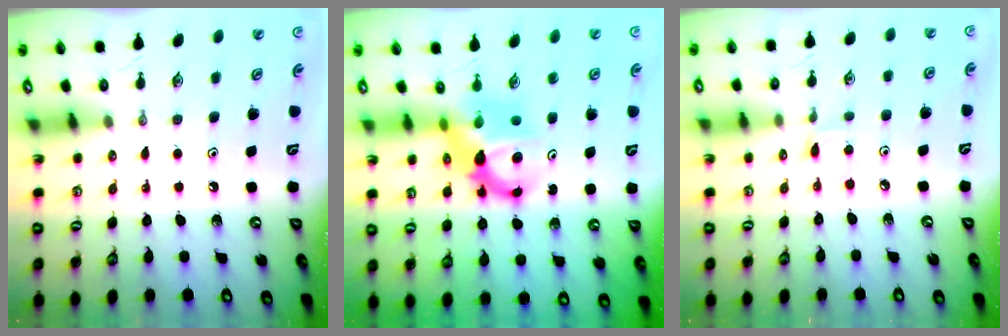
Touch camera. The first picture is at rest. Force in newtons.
{"total": 7.2, "press": 7.2, "slide": 0.5}
{"total": 2.8, "press": 2.8, "slide": 0.4}